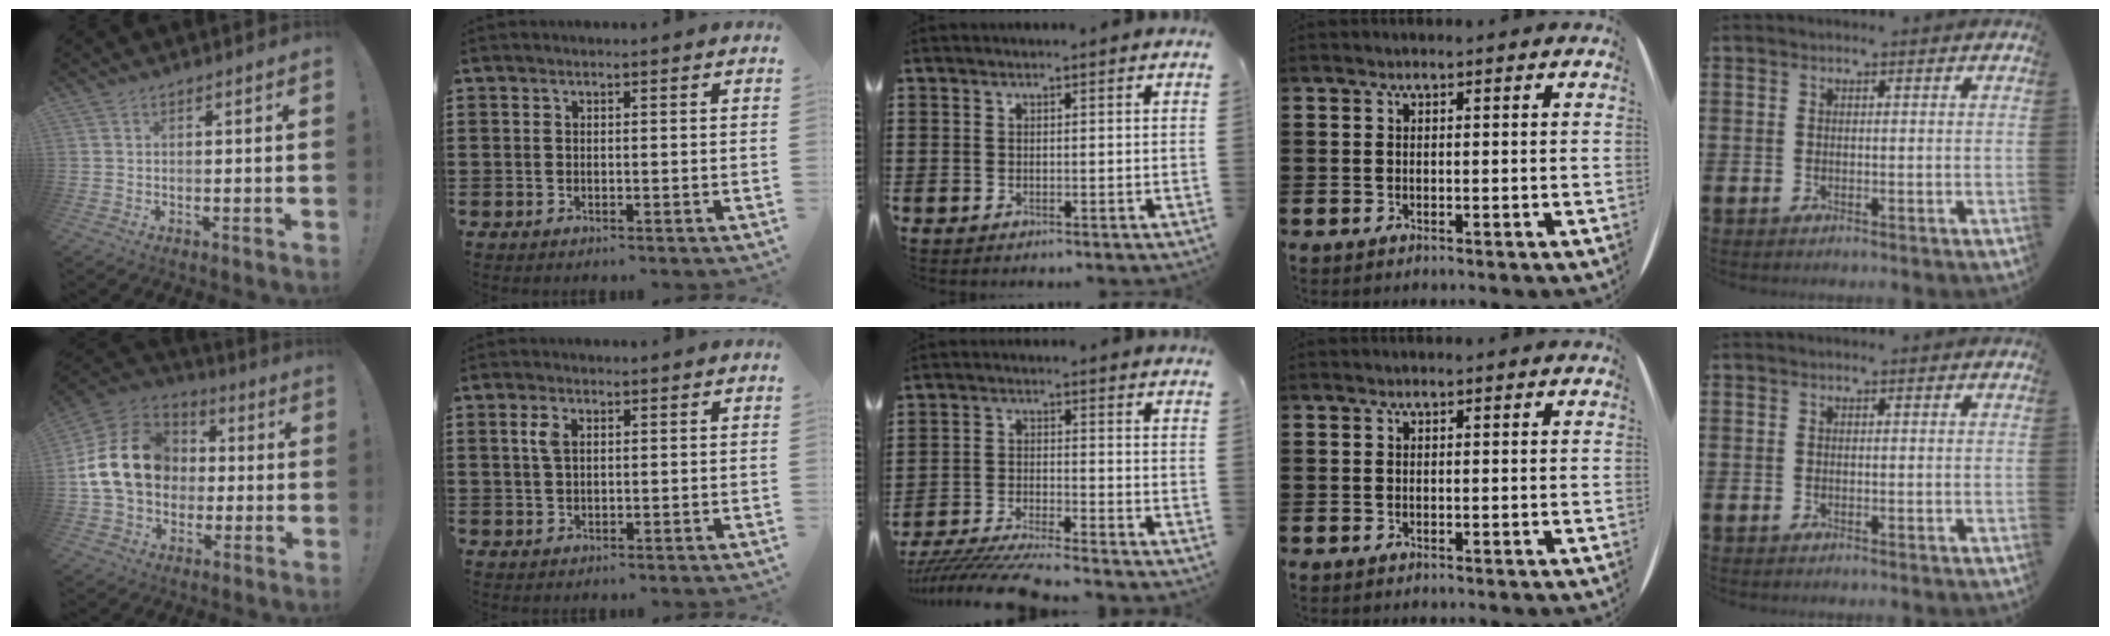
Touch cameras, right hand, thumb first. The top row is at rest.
{"thumb": {"total": 19.1, "force": [1.4, 15.1, 11.7], "torque": [-0.199, 0.019, 0.038]}, "index": {"total": 2.7, "force": [0.8, 1.3, 2.2], "torque": [-0.049, 0.006, 0.013]}, "middle": {"total": 6.4, "force": [-6.1, -0.1, 1.9], "torque": [-0.045, -0.014, -0.122]}}